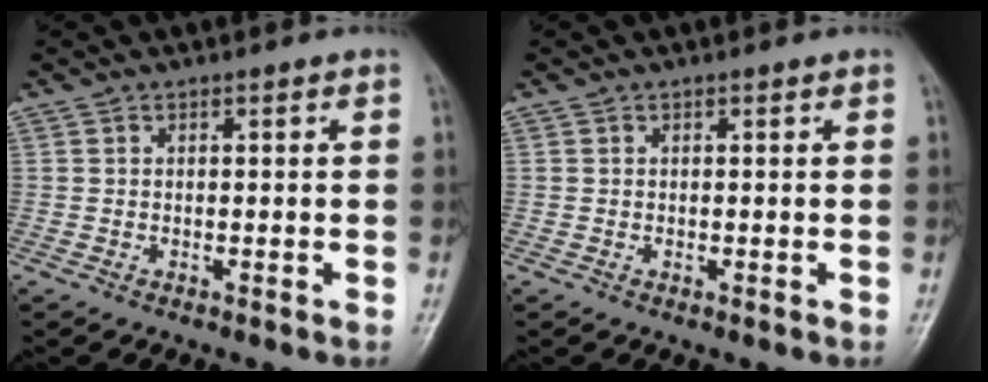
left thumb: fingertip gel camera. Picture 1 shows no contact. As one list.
[{"total": 0.0}]